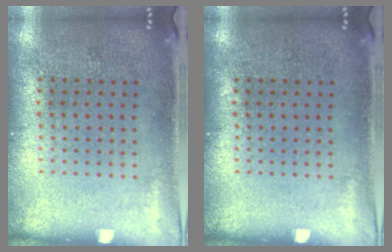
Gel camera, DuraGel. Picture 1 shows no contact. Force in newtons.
{"total": 0.0}